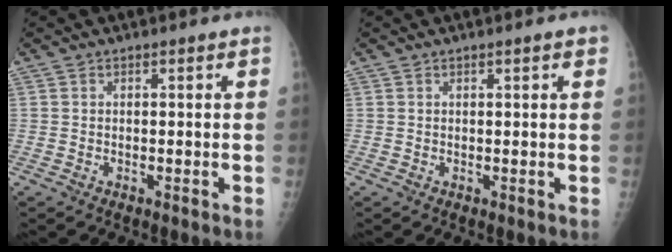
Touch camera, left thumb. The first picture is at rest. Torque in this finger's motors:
{"motor_torque": [-0.13, 0.02, -0.10, -0.06, 0.04]}